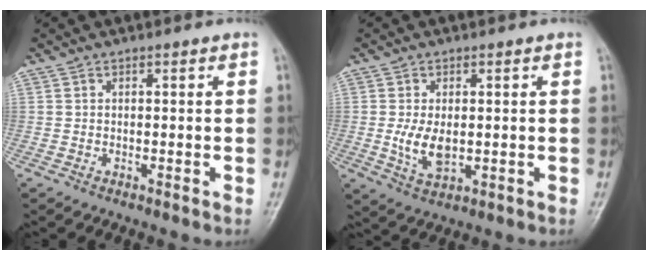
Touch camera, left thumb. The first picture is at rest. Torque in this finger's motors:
{"motor_torque": [0.01, 0.34, 0.89, 0.26, 0.11]}